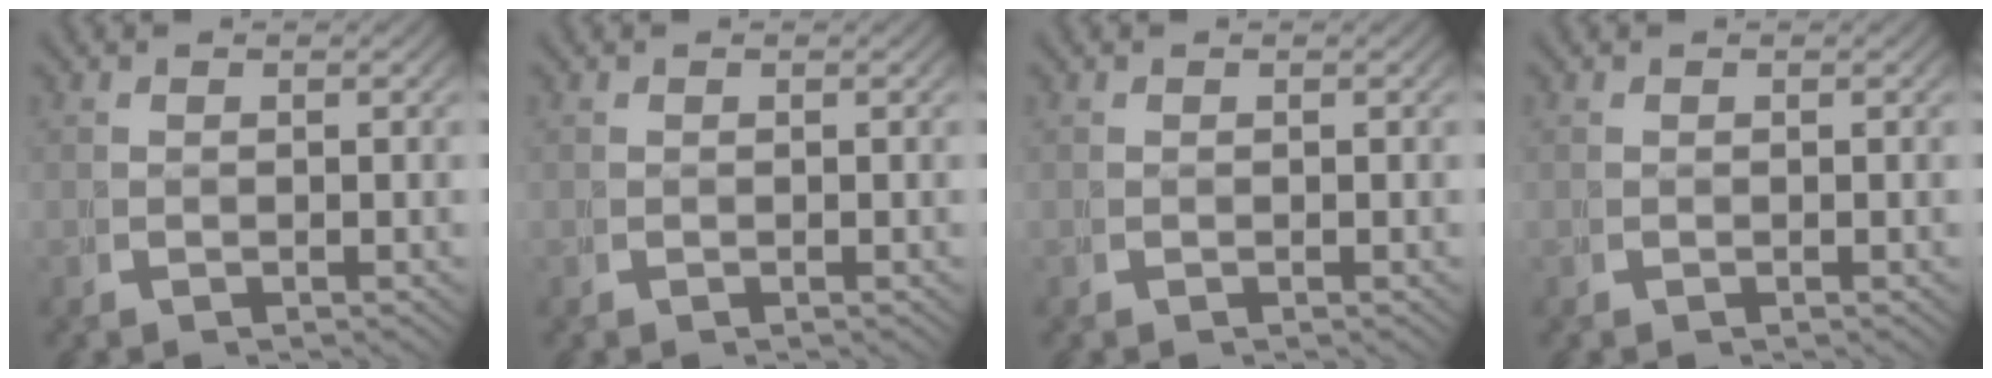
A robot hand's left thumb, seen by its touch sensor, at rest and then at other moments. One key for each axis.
{"total": 0.0}
{"total": 0.0}
{"total": 0.0}